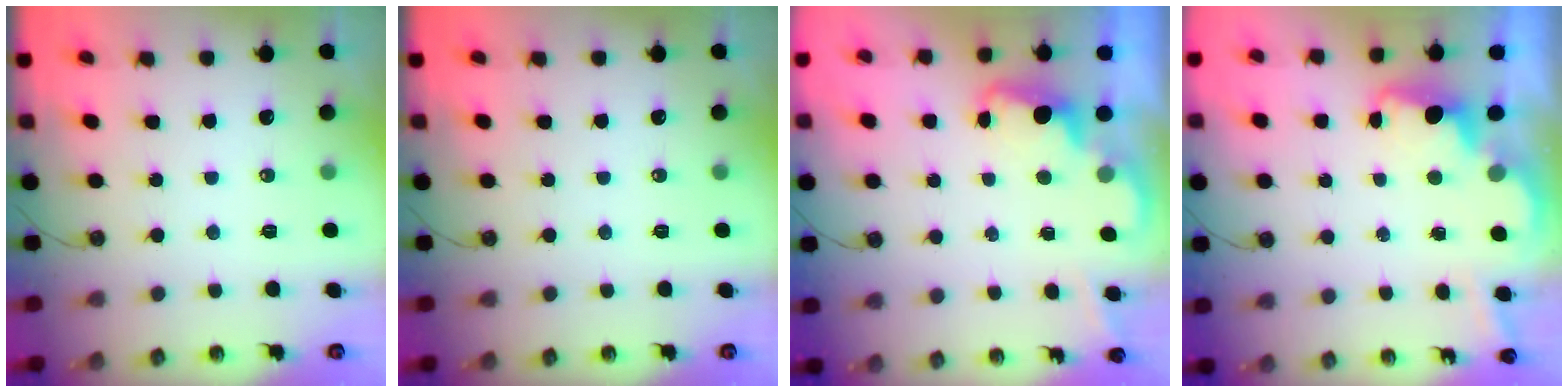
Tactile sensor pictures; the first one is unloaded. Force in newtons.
{"total": 0.0}
{"total": 2.2, "press": 2.1, "slide": 0.5}
{"total": 3.5, "press": 3.4, "slide": 0.7}